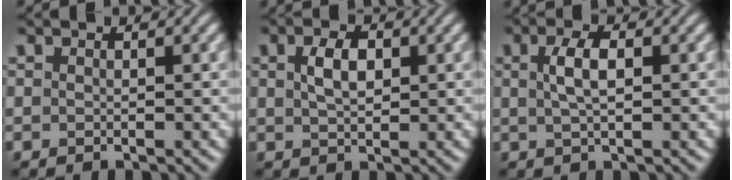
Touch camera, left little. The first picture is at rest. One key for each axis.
{"total": 3.1, "fx": 0.8, "fy": 1.7, "fz": 2.4, "tx": -0.051, "ty": 0.003, "tz": 0.016}
{"total": 2.9, "fx": 0.7, "fy": 1.1, "fz": 2.6, "tx": -0.055, "ty": 0.006, "tz": 0.011}